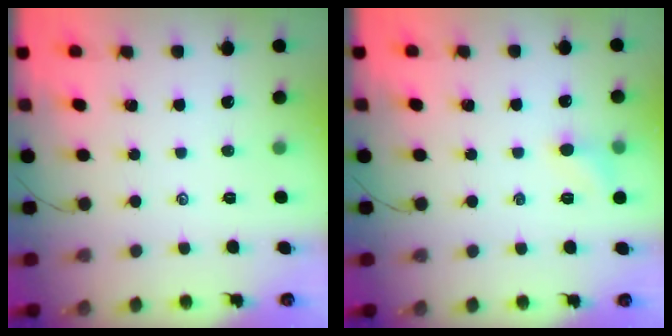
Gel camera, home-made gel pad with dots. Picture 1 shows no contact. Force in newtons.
{"total": 5.8, "press": 5.6, "slide": 1.6}